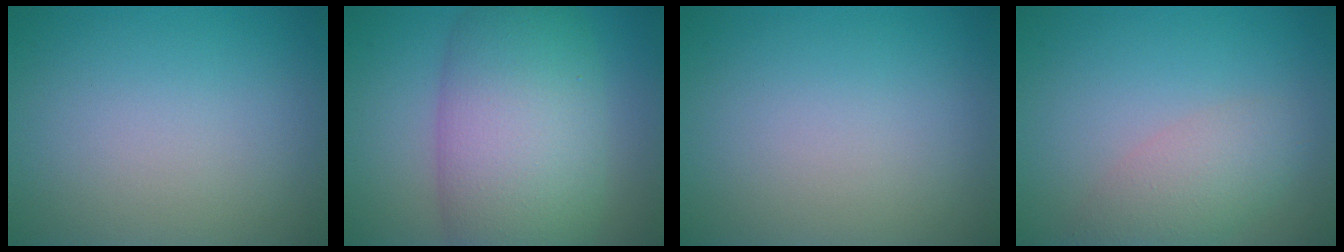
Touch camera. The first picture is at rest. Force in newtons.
{"total": 11.1, "press": 11.1, "slide": 0.3}
{"total": 0.0}
{"total": 3.3, "press": 3.3, "slide": 0.3}